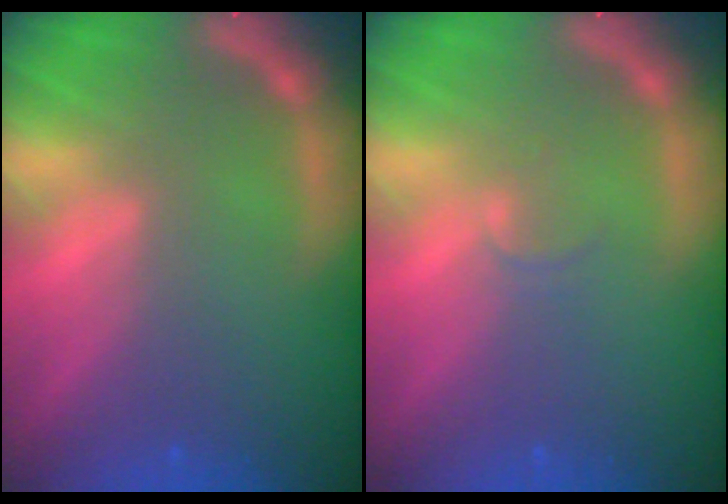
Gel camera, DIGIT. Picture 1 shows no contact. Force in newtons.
{"total": 1.0}